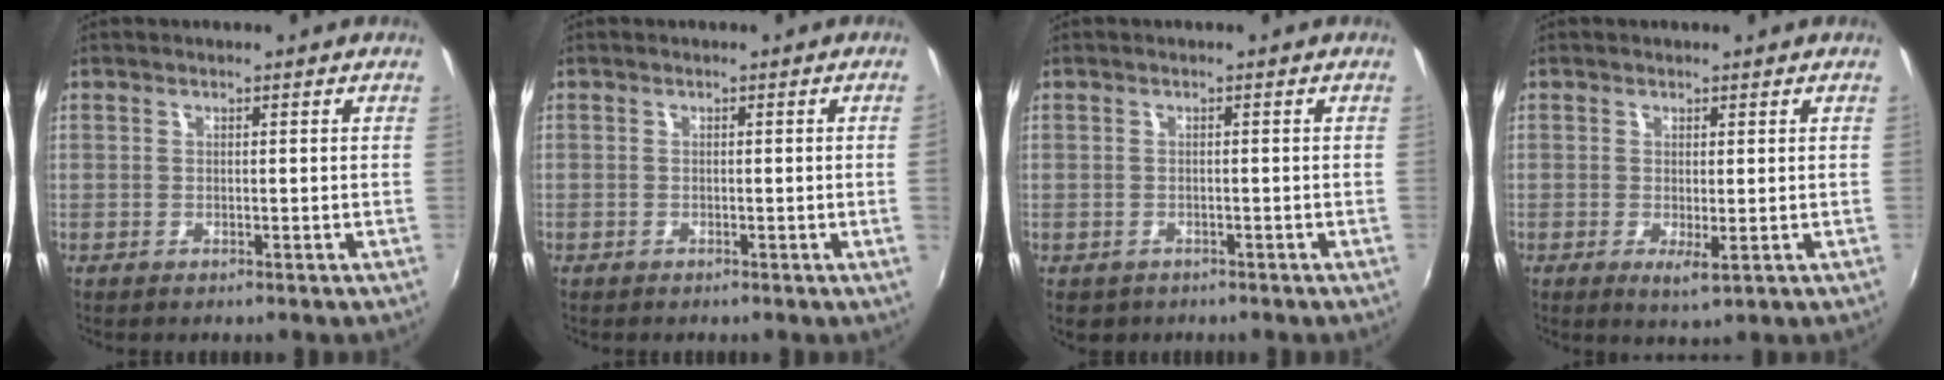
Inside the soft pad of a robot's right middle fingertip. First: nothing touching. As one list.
[{"total": 1.0, "force": [-0.1, -0.6, 0.8], "torque": [-0.004, -0.008, -0.002]}, {"total": 2.5, "force": [-1.3, 2.0, 0.9], "torque": [-0.022, -0.008, -0.017]}, {"total": 2.3, "force": [-0.2, 0.5, 2.3], "torque": [-0.042, -0.011, -0.003]}]